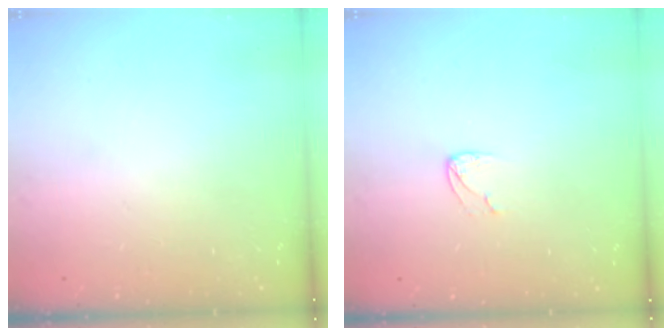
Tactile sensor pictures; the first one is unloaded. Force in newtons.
{"total": 3.8, "press": 3.8, "slide": 0.4}